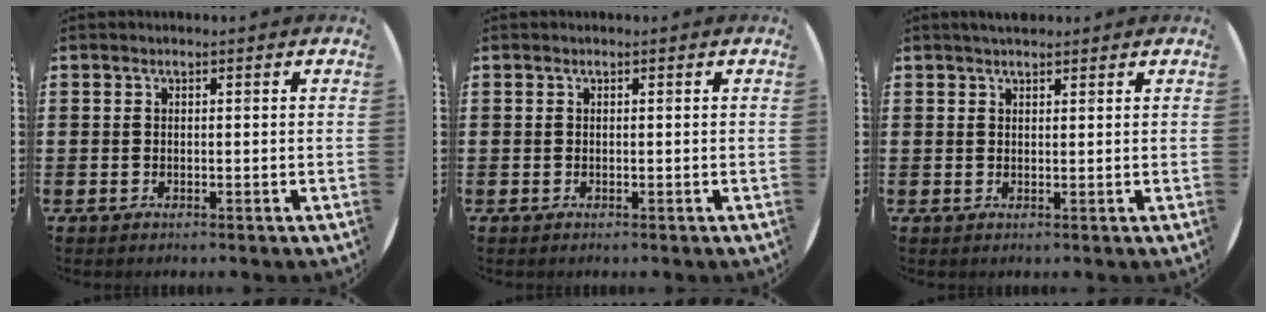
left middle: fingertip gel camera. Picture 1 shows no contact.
{"total": 0.0}
{"total": 1.7, "force": [1.5, 0.3, 0.6], "torque": [-0.013, 0.004, 0.028]}